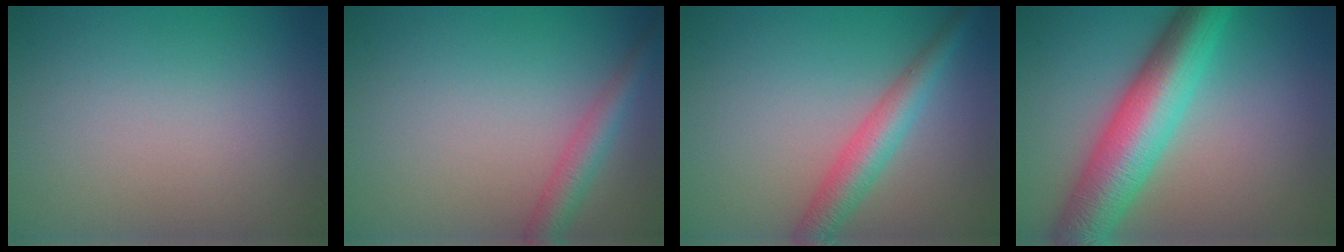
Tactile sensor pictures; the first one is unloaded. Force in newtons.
{"total": 2.8, "press": 2.8, "slide": 0.1}
{"total": 3.8, "press": 3.8, "slide": 0.0}
{"total": 9.0, "press": 9.0, "slide": 0.2}